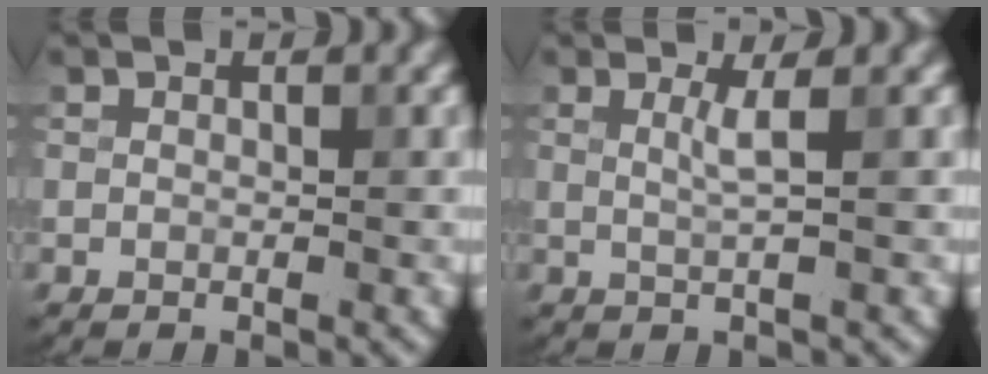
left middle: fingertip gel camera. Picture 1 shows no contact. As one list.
[{"total": 1.2, "force": [0.3, -0.1, 1.2], "torque": [-0.025, 0.000, 0.006]}]